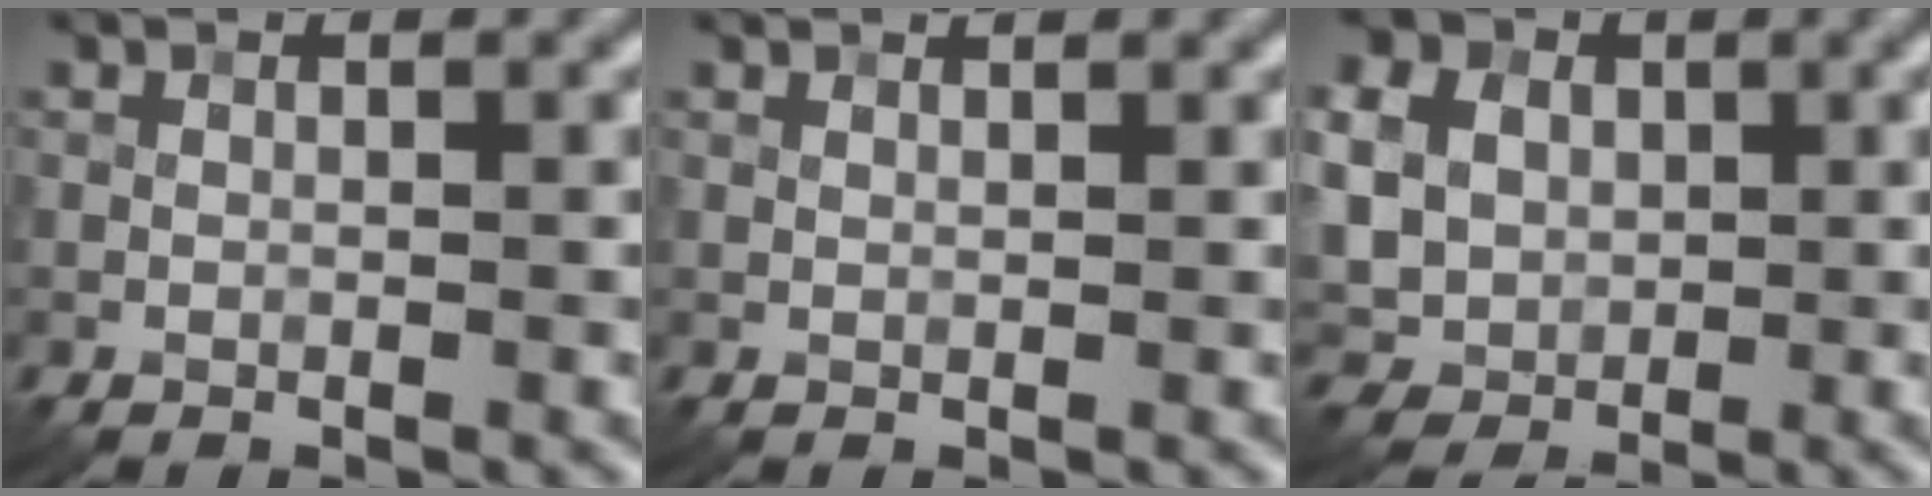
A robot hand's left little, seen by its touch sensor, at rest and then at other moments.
{"total": 1.3, "force": [1.3, 0.1, 0.4], "torque": [-0.013, -0.002, 0.012]}
{"total": 14.2, "force": [4.2, 11.8, 6.7], "torque": [-0.169, 0.017, 0.062]}